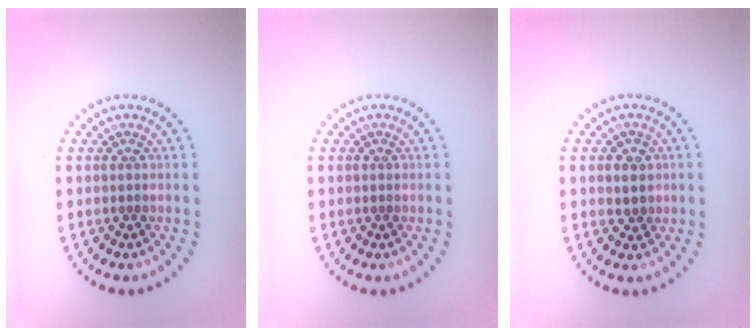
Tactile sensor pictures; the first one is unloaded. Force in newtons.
{"total": 0.0}
{"total": 1.5, "press": 1.3, "slide": 0.6}